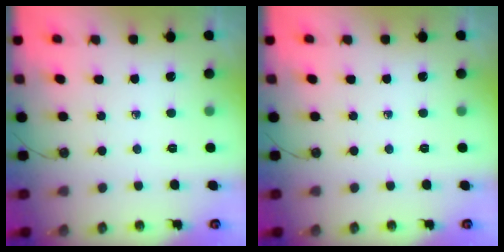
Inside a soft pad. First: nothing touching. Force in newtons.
{"total": 0.0}